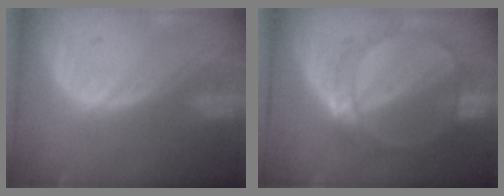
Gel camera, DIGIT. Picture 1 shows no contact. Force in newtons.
{"total": 7.1, "press": 6.3, "slide": 3.2}